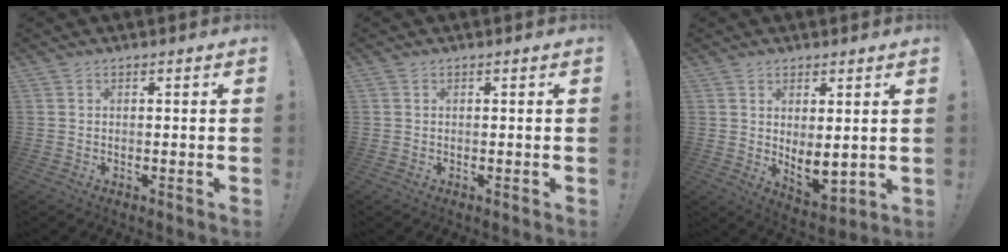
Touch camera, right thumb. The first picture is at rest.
{"total": 0.0}
{"total": 5.9, "force": [1.6, 2.6, 5.1], "torque": [-0.052, -0.034, 0.036]}